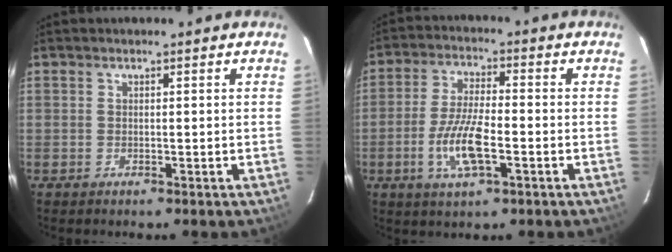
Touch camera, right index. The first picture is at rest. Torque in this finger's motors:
{"motor_torque": [1.95, -0.19, 1.03, 0.15]}